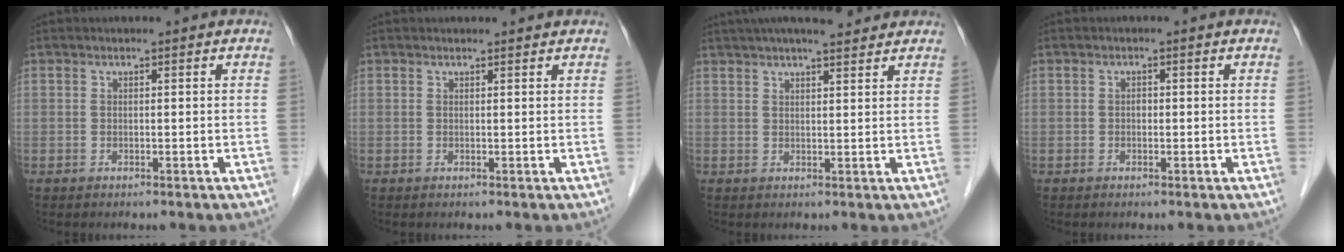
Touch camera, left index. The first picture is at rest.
{"total": 1.5, "force": [1.5, 0.1, 0.1], "torque": [-0.009, 0.004, 0.017]}
{"total": 9.9, "force": [8.5, 1.5, 4.9], "torque": [-0.073, 0.028, 0.118]}
{"total": 0.7, "force": [-0.1, 0.5, 0.5], "torque": [-0.006, 0.002, -0.004]}